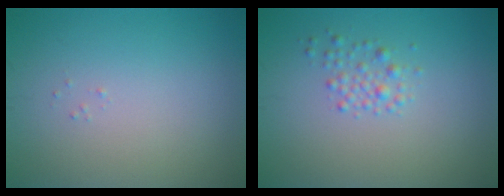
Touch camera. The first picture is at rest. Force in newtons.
{"total": 1.6, "press": 1.6, "slide": 0.0}